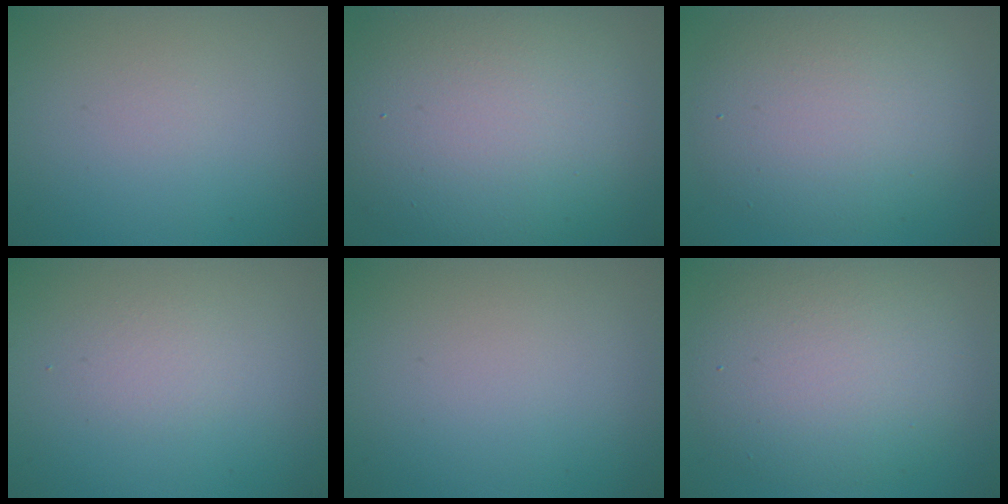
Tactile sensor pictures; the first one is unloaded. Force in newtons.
{"total": 12.9, "press": 12.9, "slide": 0.4}
{"total": 7.1, "press": 7.1, "slide": 0.6}
{"total": 1.2, "press": 1.2, "slide": 0.0}
{"total": 0.0}
{"total": 7.8, "press": 7.8, "slide": 0.5}